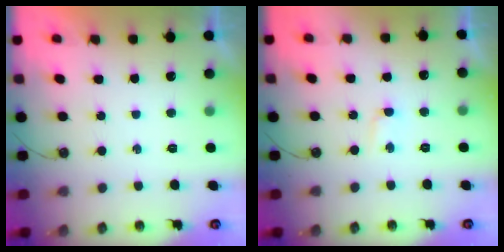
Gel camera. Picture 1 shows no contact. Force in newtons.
{"total": 1.6, "press": 1.4, "slide": 0.7}